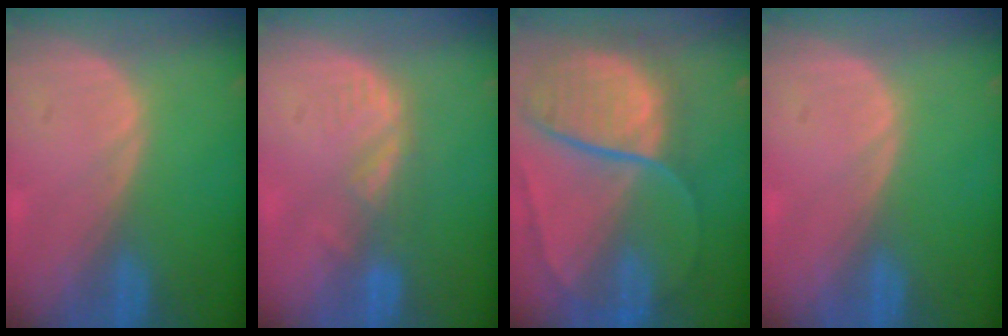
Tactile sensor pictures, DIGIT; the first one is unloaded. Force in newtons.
{"total": 3.6, "press": 3.1, "slide": 1.8}
{"total": 10.8, "press": 9.0, "slide": 6.0}
{"total": 0.0}